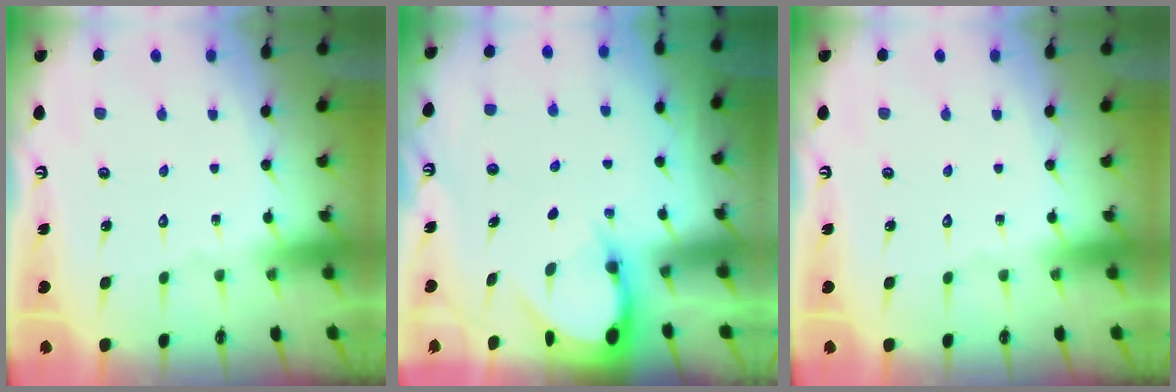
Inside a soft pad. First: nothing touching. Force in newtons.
{"total": 3.5, "press": 3.5, "slide": 0.2}
{"total": 0.0}